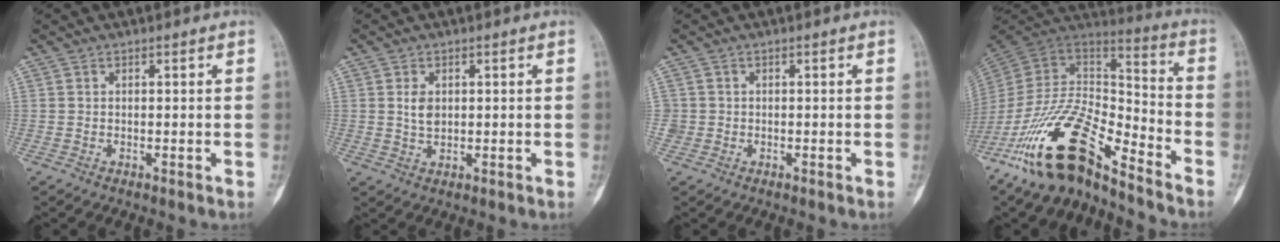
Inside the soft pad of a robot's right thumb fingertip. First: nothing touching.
{"total": 2.9, "force": [0.5, 2.0, 2.2], "torque": [-0.033, -0.003, 0.011]}
{"total": 1.3, "force": [-0.5, 1.2, 0.0], "torque": [0.007, 0.007, -0.015]}
{"total": 21.8, "force": [-15.0, 7.8, 13.9], "torque": [-0.257, 0.076, -0.274]}